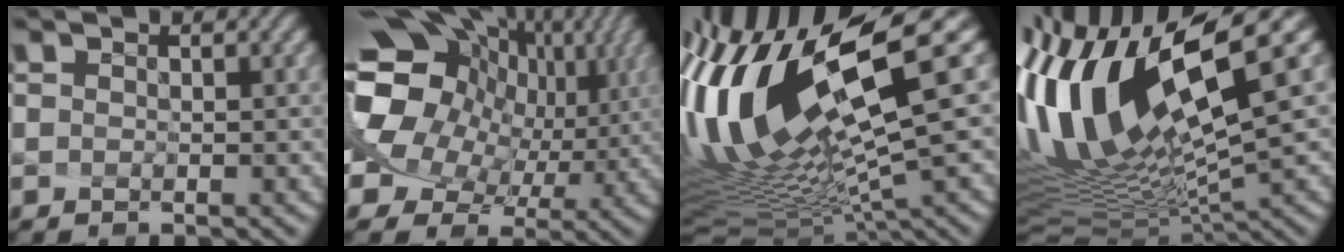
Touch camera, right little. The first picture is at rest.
{"total": 16.4, "force": [2.6, 12.2, 10.6], "torque": [-0.219, -0.005, 0.079]}
{"total": 15.3, "force": [2.8, 2.9, 14.7], "torque": [-0.296, -0.021, 0.101]}
{"total": 15.4, "force": [4.8, 3.1, 14.3], "torque": [-0.302, -0.013, 0.129]}